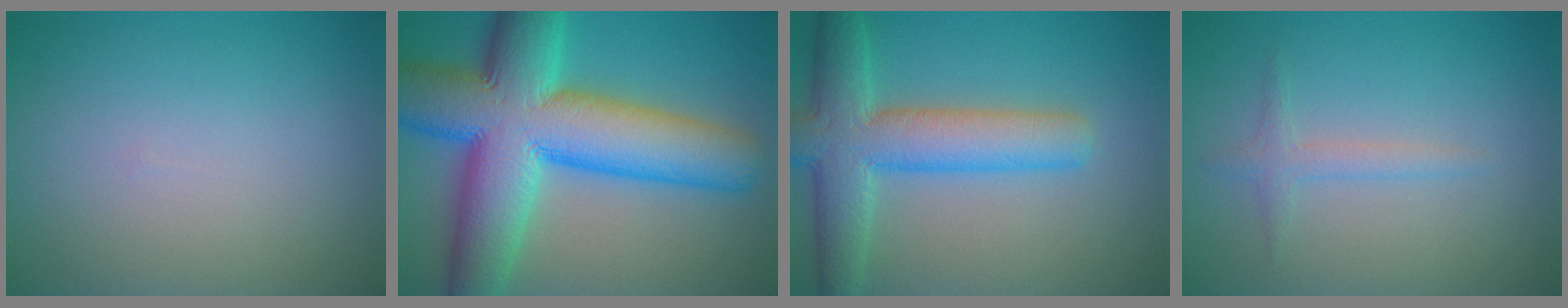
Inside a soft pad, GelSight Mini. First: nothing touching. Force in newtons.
{"total": 15.6, "press": 15.6, "slide": 0.5}
{"total": 7.6, "press": 7.6, "slide": 0.3}
{"total": 1.5, "press": 1.5, "slide": 0.1}